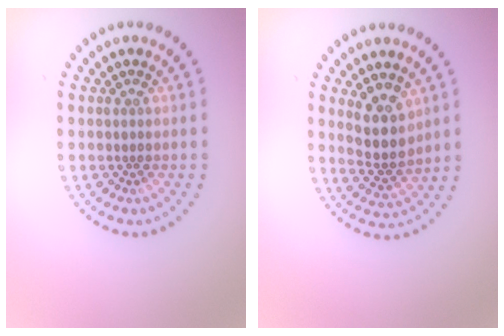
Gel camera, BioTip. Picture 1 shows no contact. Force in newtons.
{"total": 4.2, "press": 3.9, "slide": 1.6}